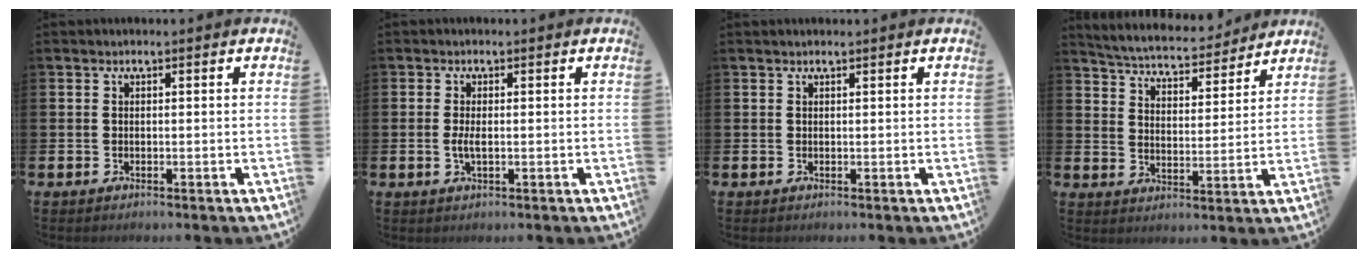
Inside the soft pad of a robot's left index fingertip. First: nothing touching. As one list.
[{"total": 1.8, "force": [-0.2, 0.6, 1.7], "torque": [-0.023, -0.003, -0.006]}, {"total": 0.5, "force": [0.5, 0.1, 0.2], "torque": [0.003, -0.001, 0.007]}, {"total": 5.2, "force": [5.1, 0.8, 0.7], "torque": [-0.042, -0.040, 0.087]}]